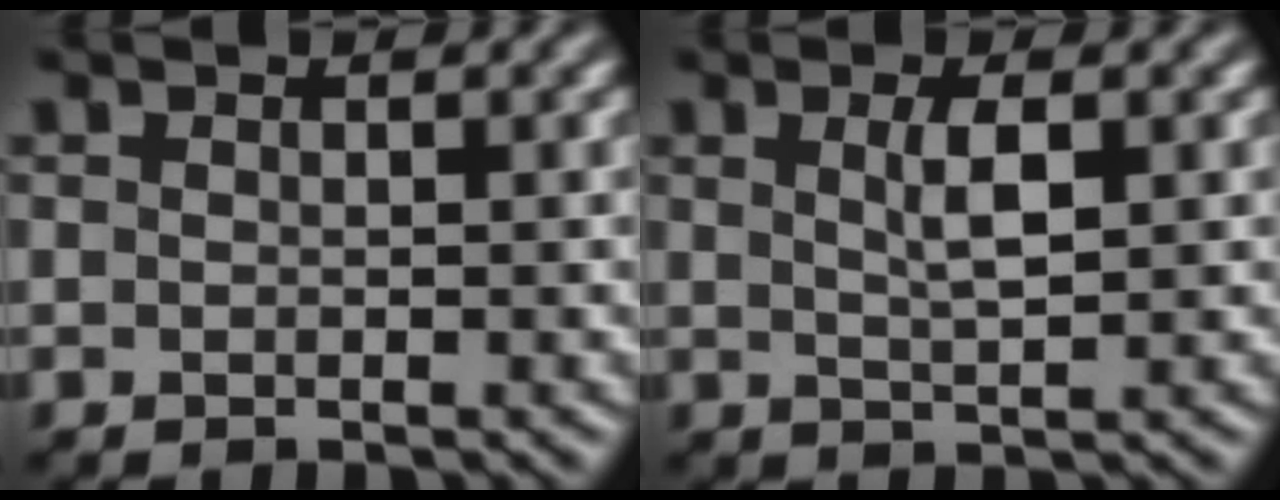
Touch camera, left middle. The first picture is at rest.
{"total": 2.5, "force": [0.8, 0.6, 2.3], "torque": [-0.042, 0.002, 0.014]}